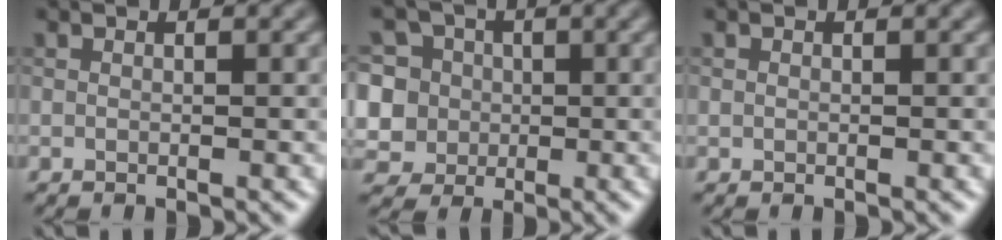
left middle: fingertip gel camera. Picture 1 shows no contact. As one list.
[{"total": 10.0, "force": [2.6, 8.9, 3.8], "torque": [-0.094, 0.036, 0.021]}, {"total": 0.0}]